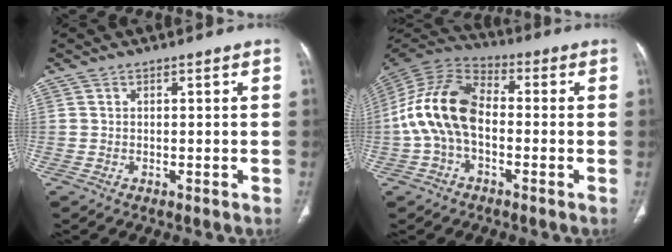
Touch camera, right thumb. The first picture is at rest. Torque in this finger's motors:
{"motor_torque": [0.74, 1.03, 1.18, -1.13, 0.48]}